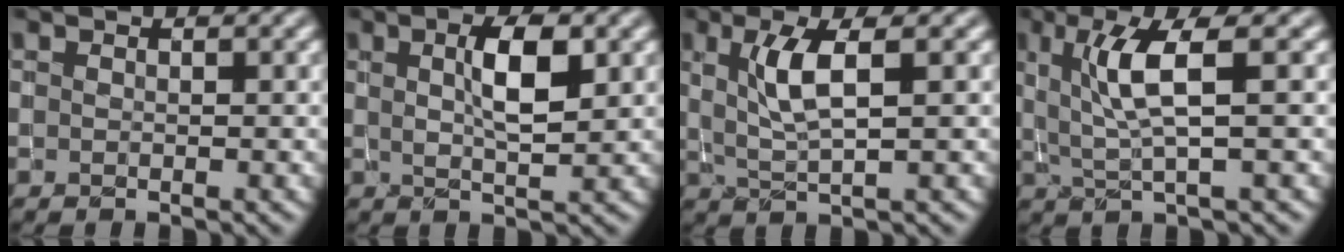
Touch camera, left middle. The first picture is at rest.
{"total": 3.9, "force": [1.0, 1.1, 3.6], "torque": [-0.063, 0.003, 0.018]}
{"total": 3.9, "force": [0.9, 0.9, 3.7], "torque": [-0.079, 0.000, 0.022]}
{"total": 4.7, "force": [0.8, 0.7, 4.6], "torque": [-0.094, 0.001, 0.021]}